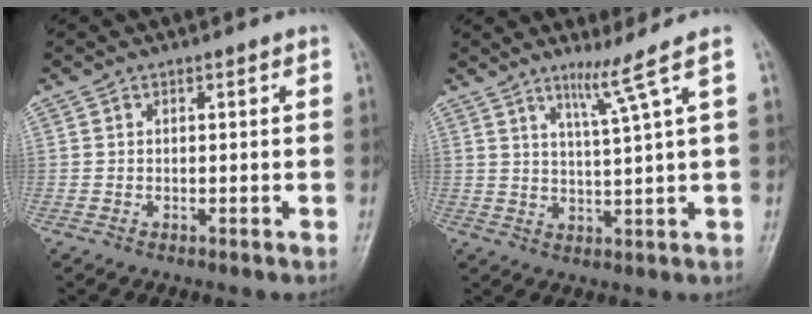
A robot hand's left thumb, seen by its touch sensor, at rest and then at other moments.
{"total": 5.4, "force": [3.2, -1.8, 4.0], "torque": [-0.074, -0.033, 0.063]}